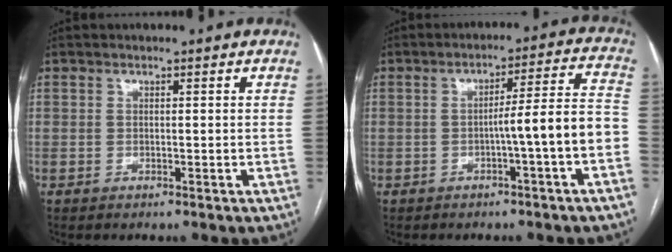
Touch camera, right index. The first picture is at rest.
{"total": 8.5, "force": [-2.7, -0.8, 8.0], "torque": [-0.106, 0.025, -0.037]}